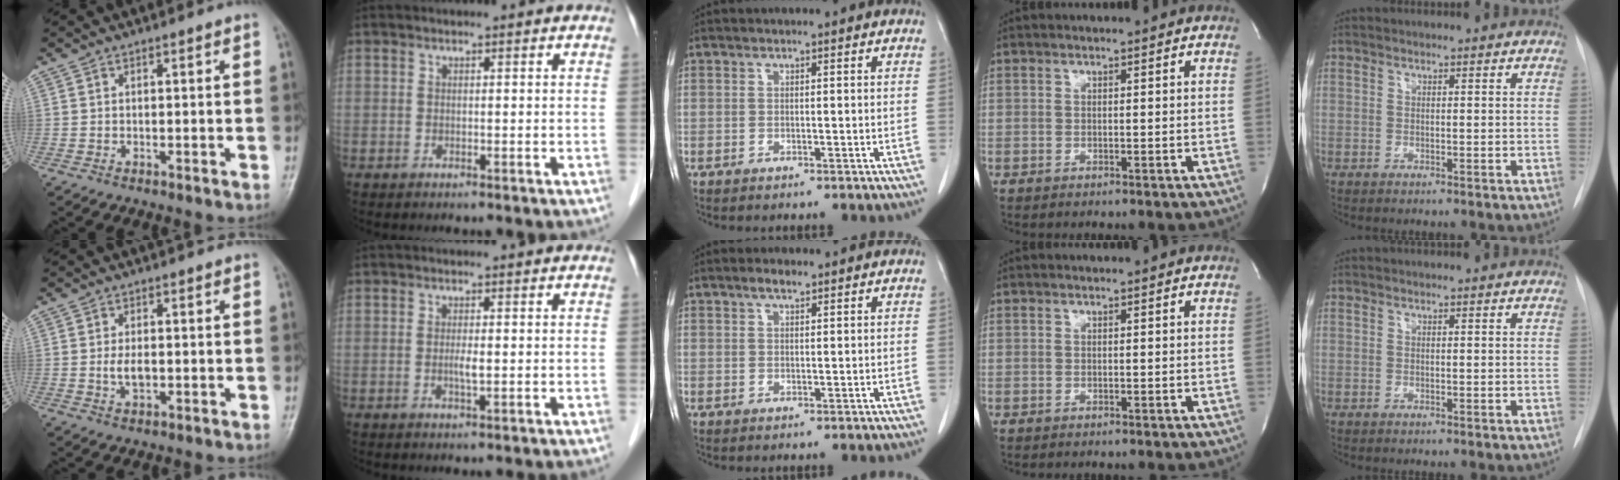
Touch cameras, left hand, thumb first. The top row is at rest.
{"thumb": {"total": 3.1, "force": [-0.2, 1.7, 2.5], "torque": [-0.047, -0.004, -0.004]}, "index": {"total": 1.4, "force": [0.0, 0.1, 1.4], "torque": [-0.022, 0.000, 0.002]}, "middle": {"total": 1.9, "force": [1.4, 0.6, 1.2], "torque": [-0.025, 0.005, 0.025]}}